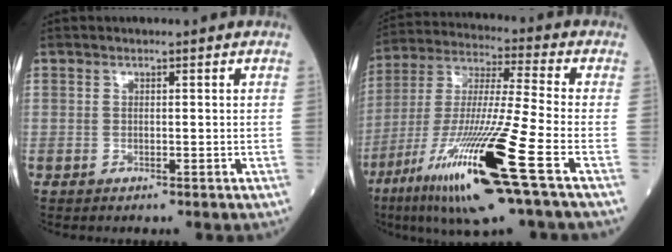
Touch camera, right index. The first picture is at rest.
{"total": 20.4, "force": [-9.4, -0.2, 18.1], "torque": [-0.369, -0.046, -0.179]}